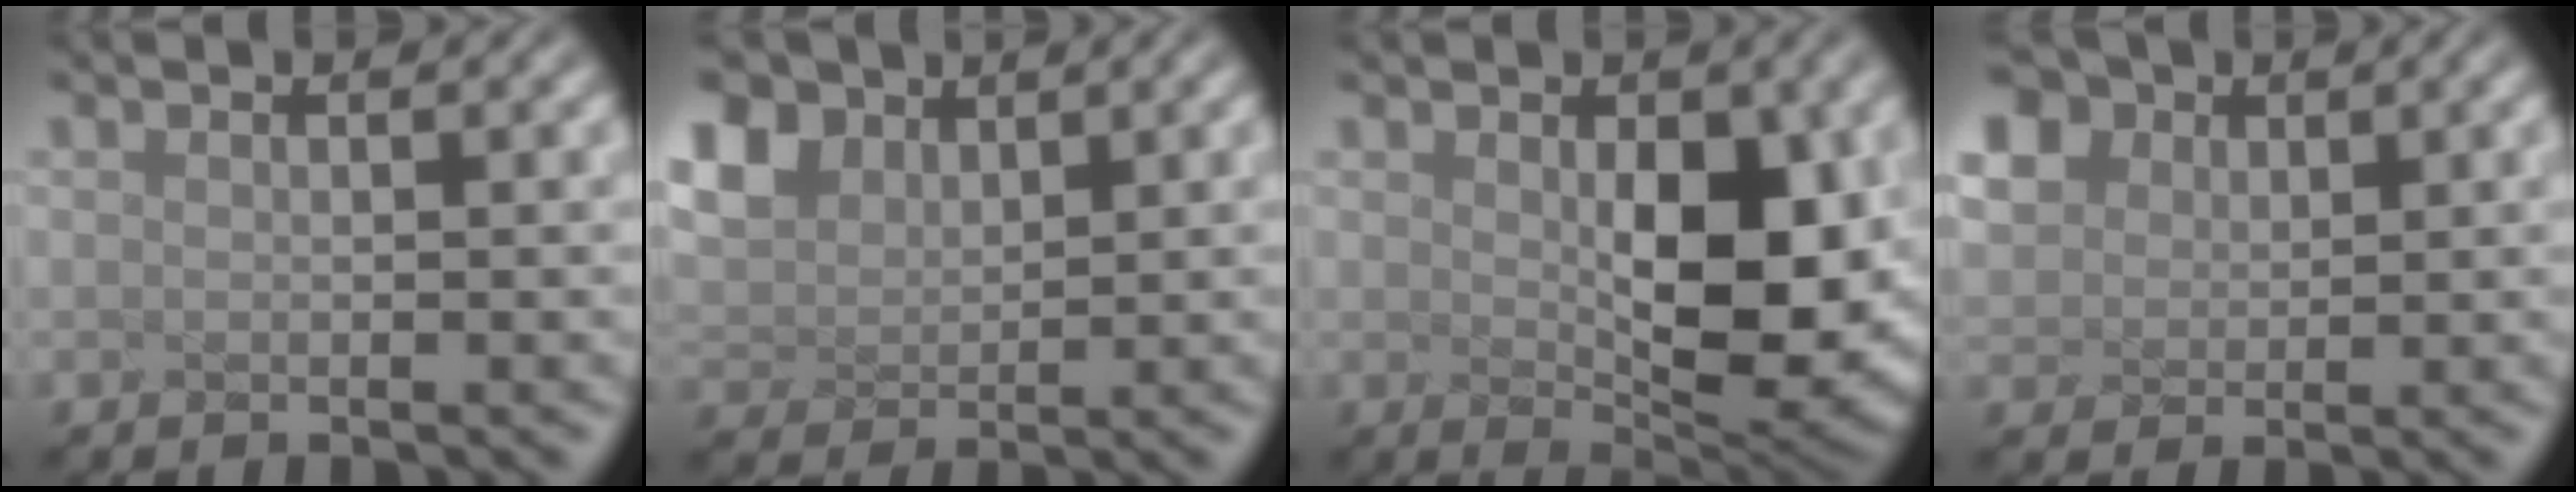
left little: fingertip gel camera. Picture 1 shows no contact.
{"total": 2.7, "force": [1.8, 1.8, 1.0], "torque": [-0.073, 0.004, 0.071]}
{"total": 6.8, "force": [-0.2, 2.7, 6.2], "torque": [-0.122, -0.018, 0.046]}
{"total": 5.7, "force": [3.2, 4.1, 2.2], "torque": [-0.119, 0.024, 0.093]}